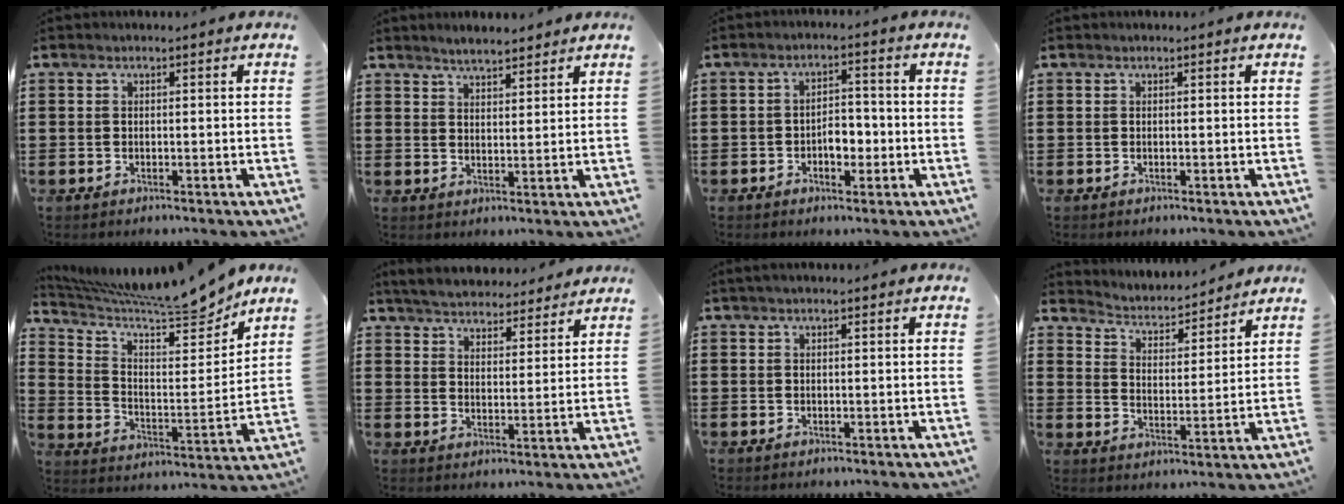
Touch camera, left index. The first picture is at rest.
{"total": 3.1, "force": [3.0, 0.4, 0.4], "torque": [-0.016, -0.002, 0.057]}
{"total": 3.9, "force": [-1.2, 2.2, 3.0], "torque": [-0.049, 0.003, -0.025]}
{"total": 0.0}
{"total": 10.7, "force": [9.7, 0.7, 4.3], "torque": [-0.107, -0.074, 0.160]}
{"total": 4.8, "force": [4.8, 0.3, 0.4], "torque": [-0.030, -0.026, 0.083]}
{"total": 0.6, "force": [0.4, 0.0, 0.5], "torque": [-0.009, 0.001, 0.008]}
{"total": 3.0, "force": [3.0, 0.4, 0.2], "torque": [-0.024, -0.029, 0.042]}